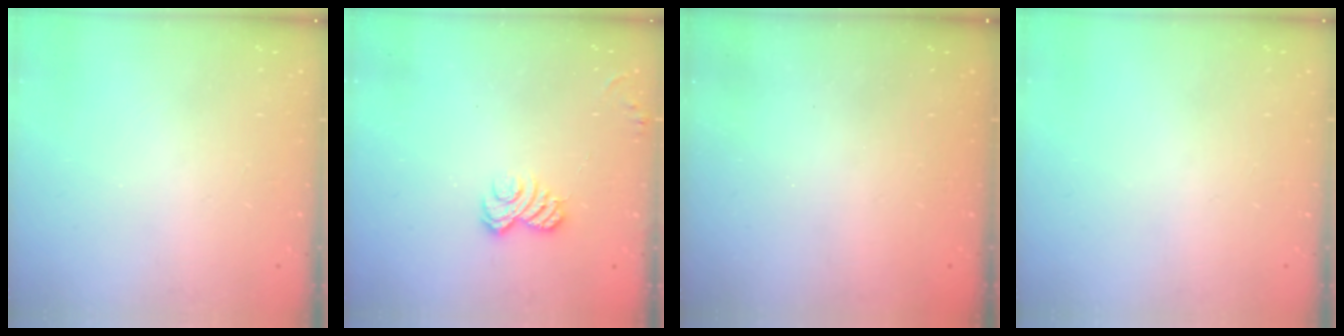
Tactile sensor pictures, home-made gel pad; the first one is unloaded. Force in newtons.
{"total": 4.7, "press": 4.5, "slide": 1.3}
{"total": 2.4, "press": 2.3, "slide": 0.8}
{"total": 0.0}